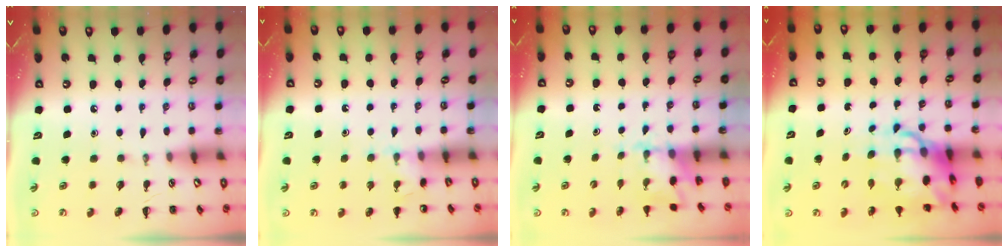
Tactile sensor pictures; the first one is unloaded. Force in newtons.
{"total": 5.3, "press": 5.0, "slide": 1.5}
{"total": 2.2, "press": 2.1, "slide": 0.6}
{"total": 9.4, "press": 9.0, "slide": 2.7}